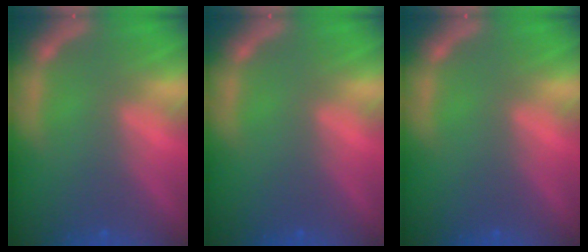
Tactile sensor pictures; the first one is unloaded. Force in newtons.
{"total": 0.0}
{"total": 0.0}